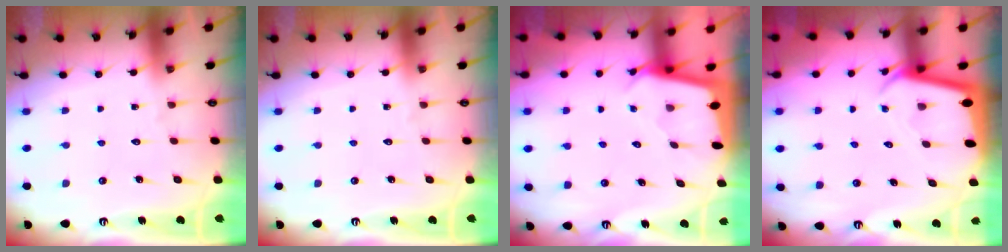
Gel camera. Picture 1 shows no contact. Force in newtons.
{"total": 0.0}
{"total": 2.3, "press": 2.3, "slide": 0.2}
{"total": 2.0, "press": 2.0, "slide": 0.1}